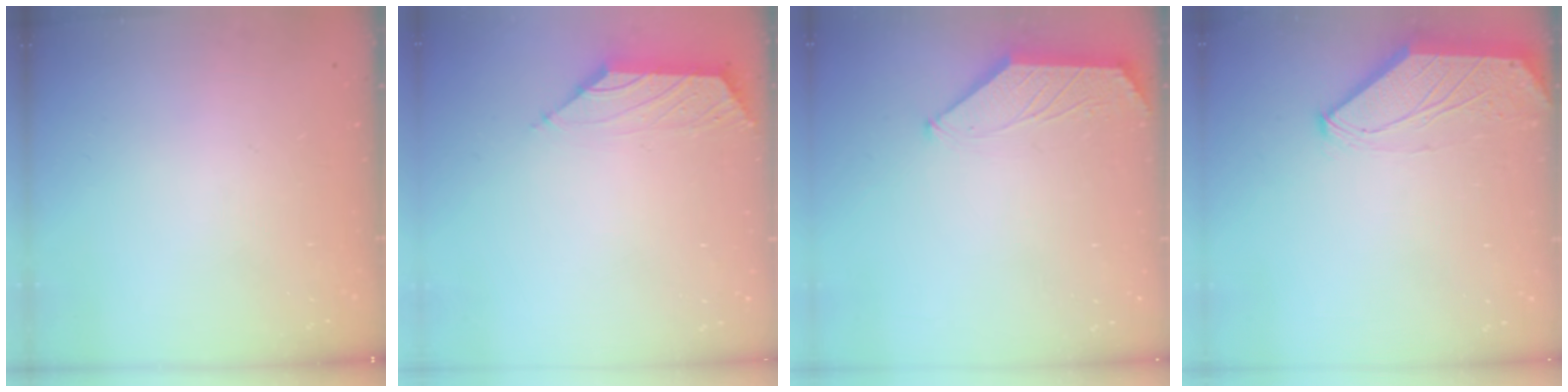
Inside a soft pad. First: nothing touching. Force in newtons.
{"total": 0.8, "press": 0.5, "slide": 0.6}
{"total": 1.4, "press": 1.4, "slide": 0.2}
{"total": 0.0}